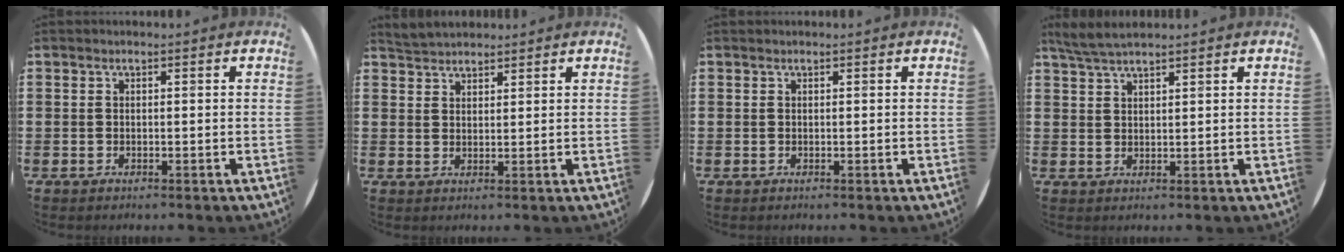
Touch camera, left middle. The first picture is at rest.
{"total": 3.1, "force": [3.1, 0.5, 0.0], "torque": [-0.006, -0.003, 0.060]}
{"total": 0.0}
{"total": 3.6, "force": [3.3, 0.3, 1.5], "torque": [-0.035, 0.001, 0.061]}